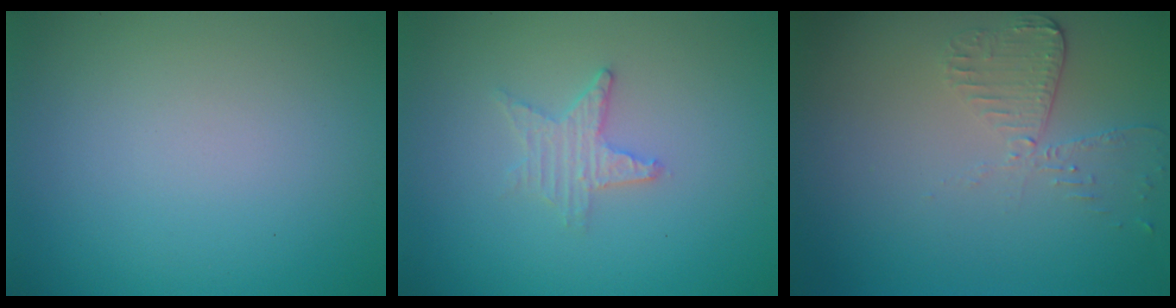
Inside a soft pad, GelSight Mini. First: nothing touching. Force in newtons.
{"total": 2.1, "press": 2.0, "slide": 0.4}
{"total": 2.5, "press": 2.3, "slide": 1.2}